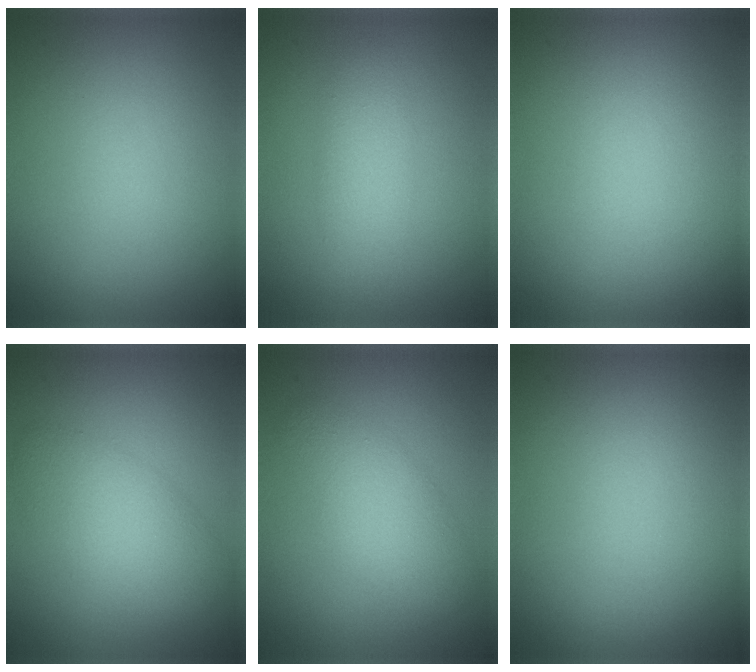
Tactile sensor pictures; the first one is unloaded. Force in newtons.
{"total": 2.3, "press": 2.3, "slide": 0.1}
{"total": 0.0}
{"total": 5.0, "press": 5.0, "slide": 0.4}
{"total": 3.8, "press": 3.8, "slide": 0.0}
{"total": 0.0}